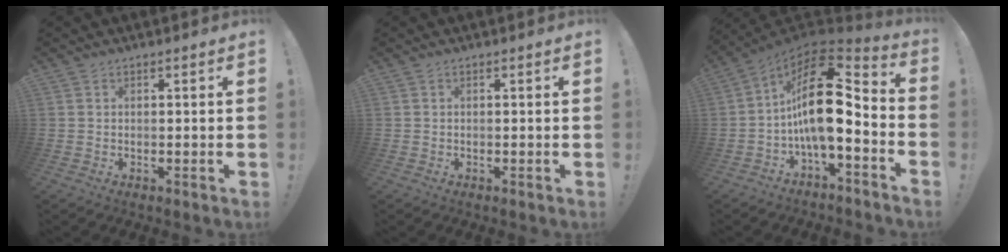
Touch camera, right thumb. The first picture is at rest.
{"total": 0.0}
{"total": 20.0, "force": [0.6, 9.3, 17.7], "torque": [-0.304, 0.001, 0.014]}